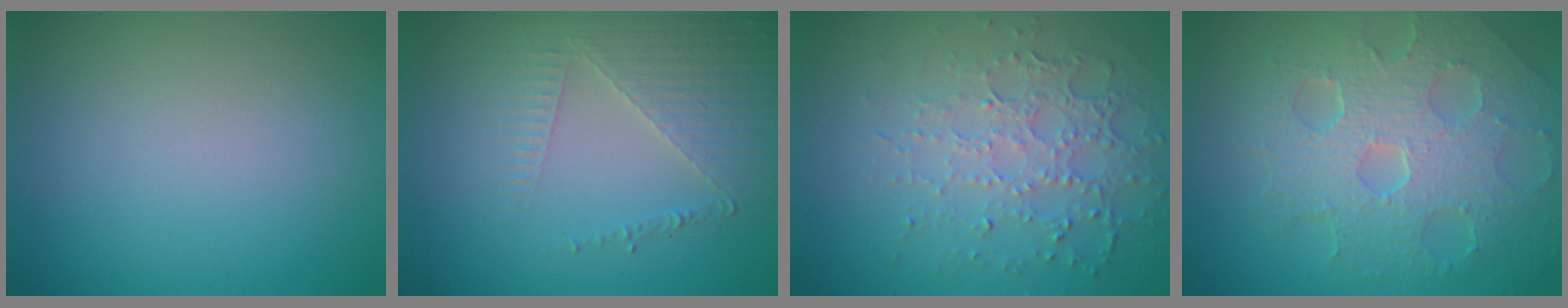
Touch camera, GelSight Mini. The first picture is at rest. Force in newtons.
{"total": 3.6, "press": 3.2, "slide": 1.7}
{"total": 4.9, "press": 3.4, "slide": 3.5}
{"total": 8.4, "press": 5.7, "slide": 6.1}